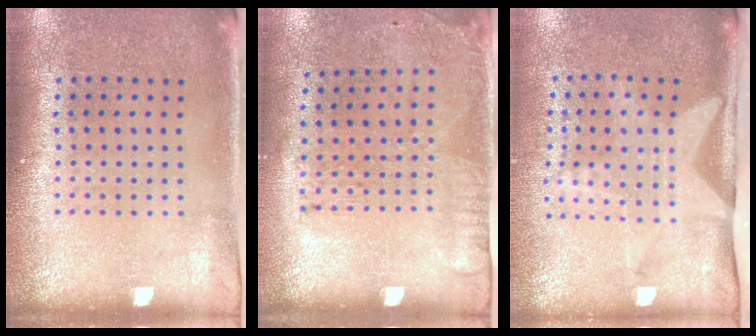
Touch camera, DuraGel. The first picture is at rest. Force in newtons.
{"total": 1.8, "press": 1.2, "slide": 1.3}
{"total": 1.9, "press": 1.6, "slide": 1.0}